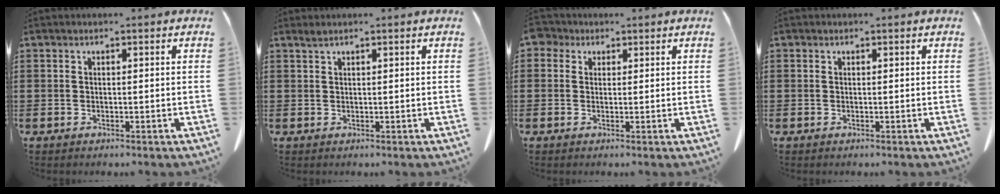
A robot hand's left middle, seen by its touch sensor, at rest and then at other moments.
{"total": 0.8, "force": [0.6, 0.0, 0.5], "torque": [-0.011, 0.000, 0.012]}
{"total": 1.9, "force": [0.9, 1.5, 0.7], "torque": [-0.020, 0.007, 0.017]}
{"total": 0.0}